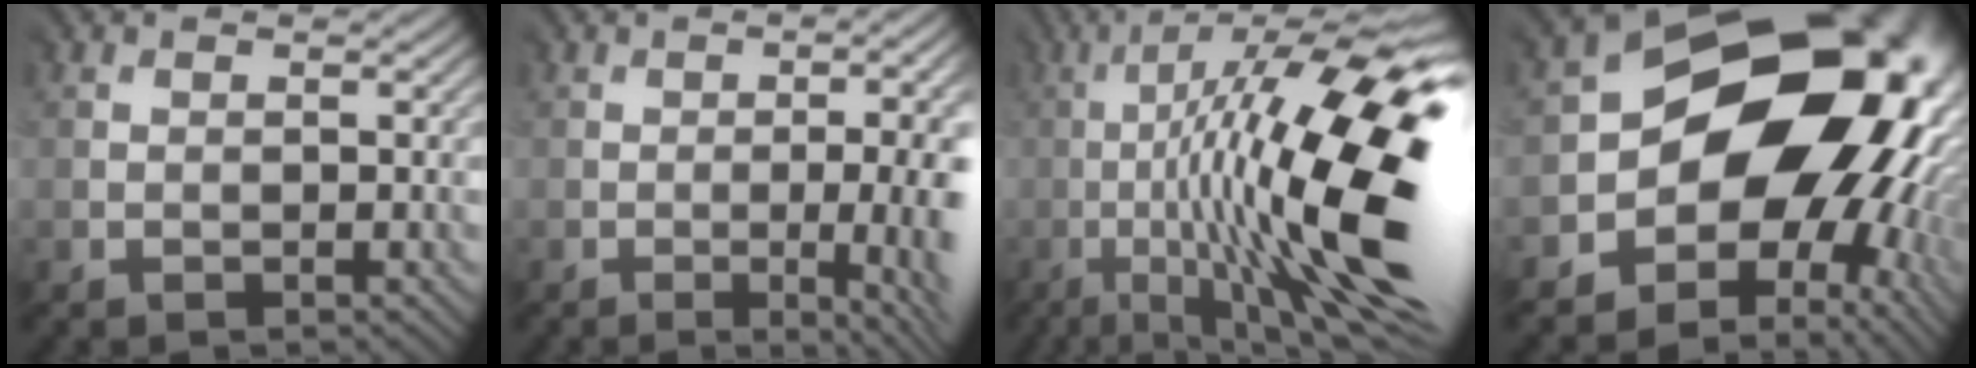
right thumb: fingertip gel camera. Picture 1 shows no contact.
{"total": 11.5, "force": [-2.3, 4.1, 10.5], "torque": [-0.103, -0.002, -0.027]}
{"total": 18.1, "force": [-1.8, 4.4, 17.4], "torque": [-0.282, 0.012, -0.023]}
{"total": 15.4, "force": [-1.3, 12.1, 9.4], "torque": [-0.112, -0.022, -0.007]}